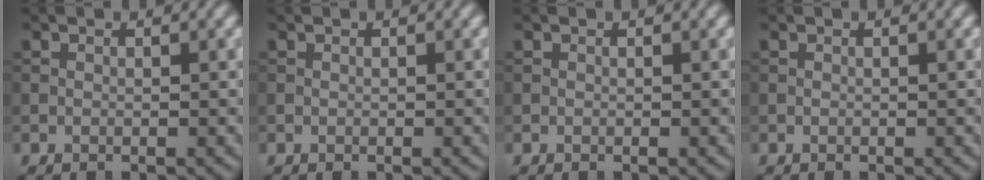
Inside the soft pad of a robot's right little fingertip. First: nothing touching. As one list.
[{"total": 0.0}, {"total": 0.0}, {"total": 0.0}]